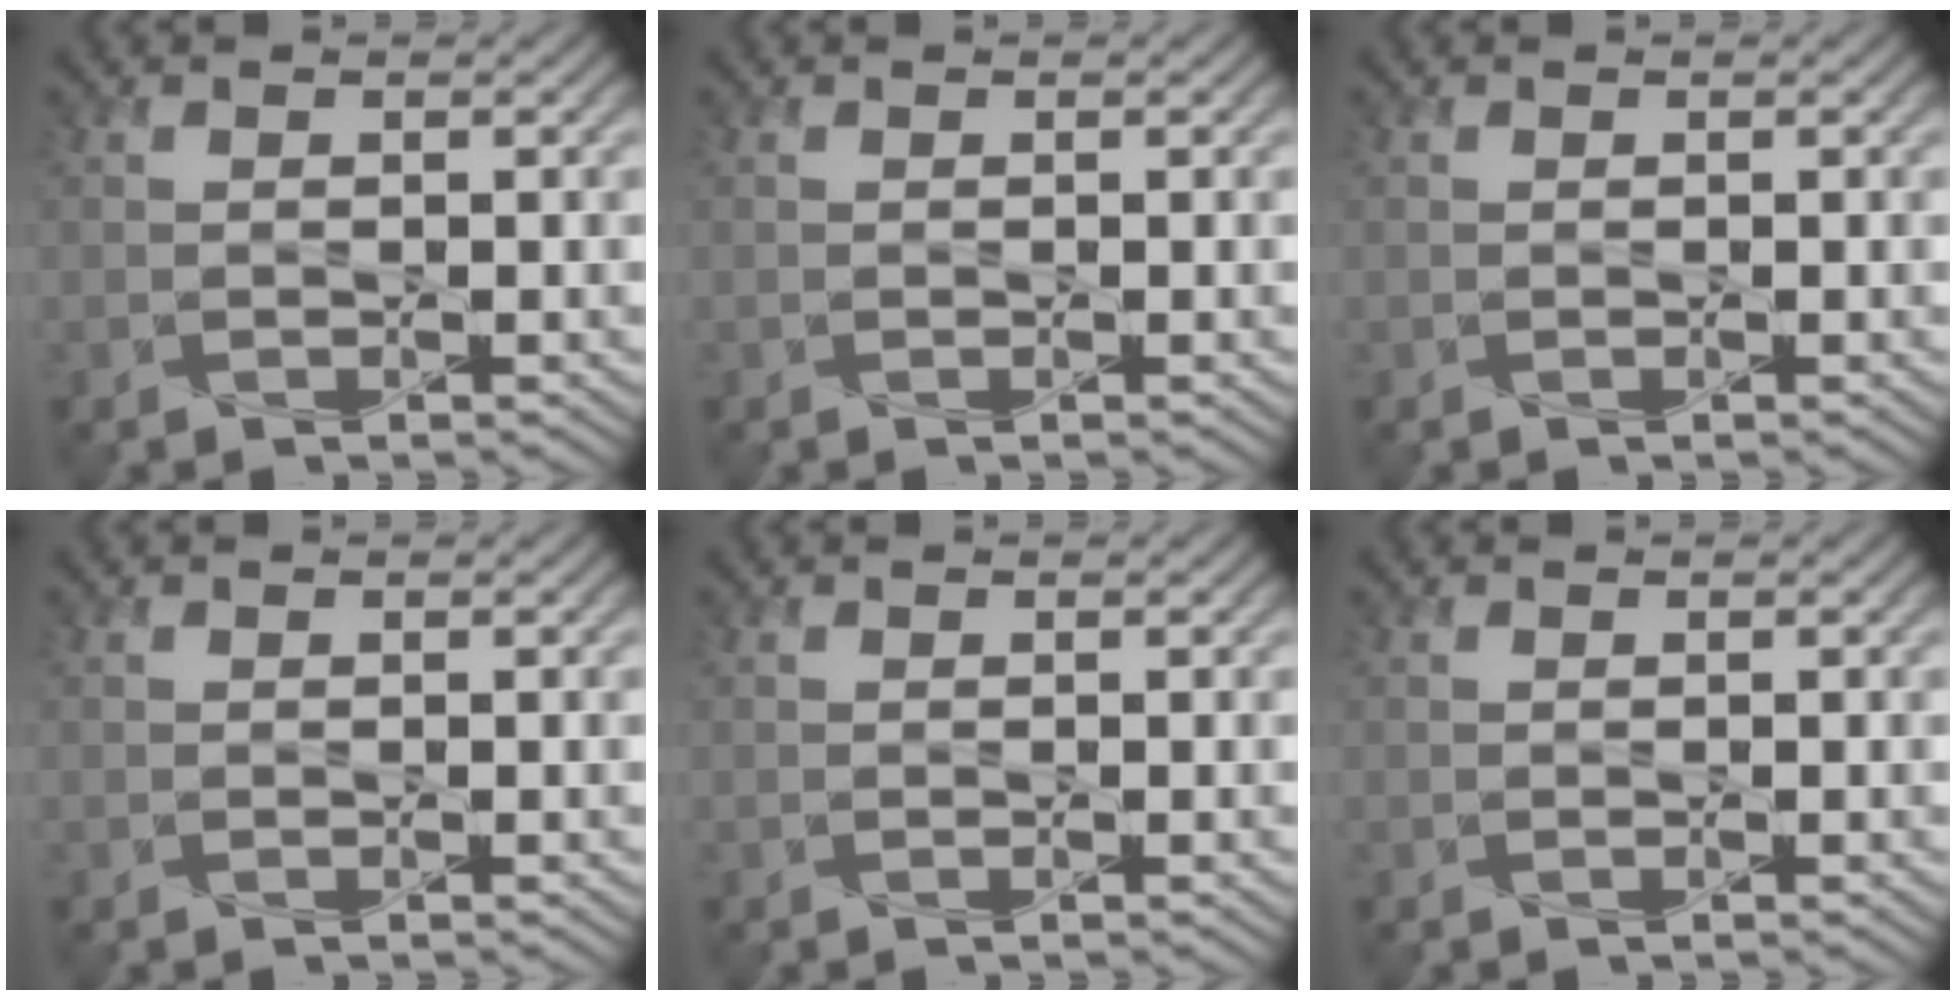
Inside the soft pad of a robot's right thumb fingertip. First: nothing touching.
{"total": 0.0}
{"total": 0.0}
{"total": 0.0}
{"total": 0.0}
{"total": 0.0}